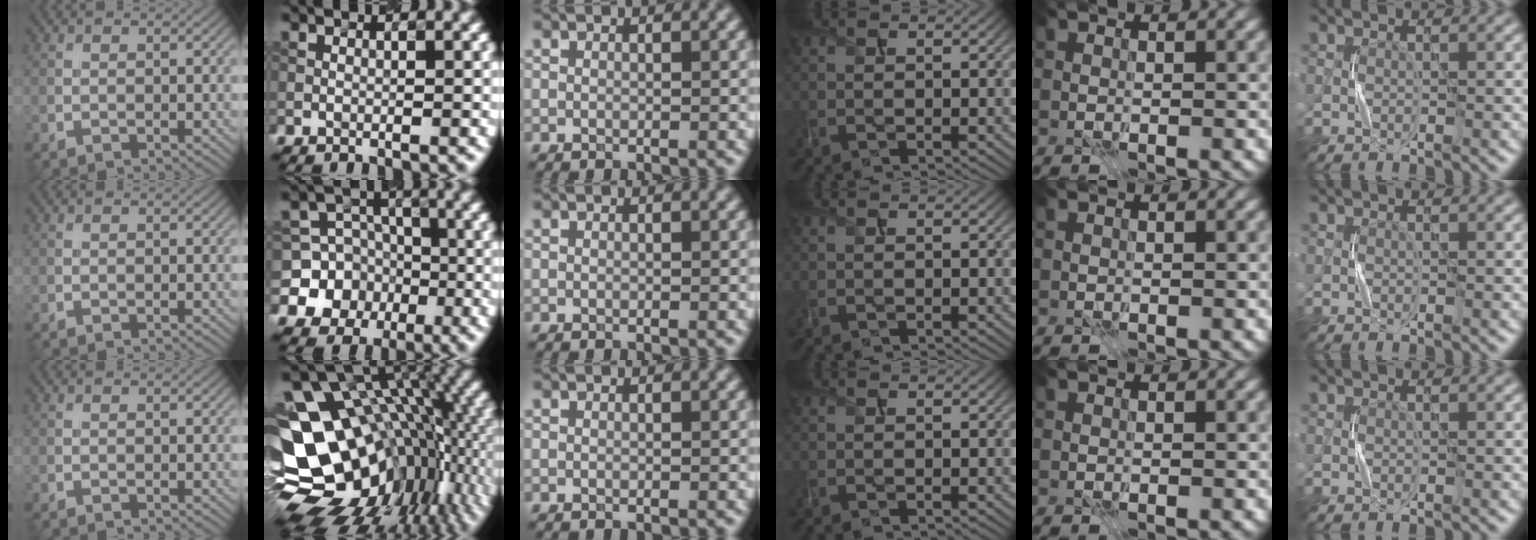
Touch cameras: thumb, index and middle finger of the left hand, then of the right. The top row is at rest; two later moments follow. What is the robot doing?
{"motion": "press", "object": "joystick"}